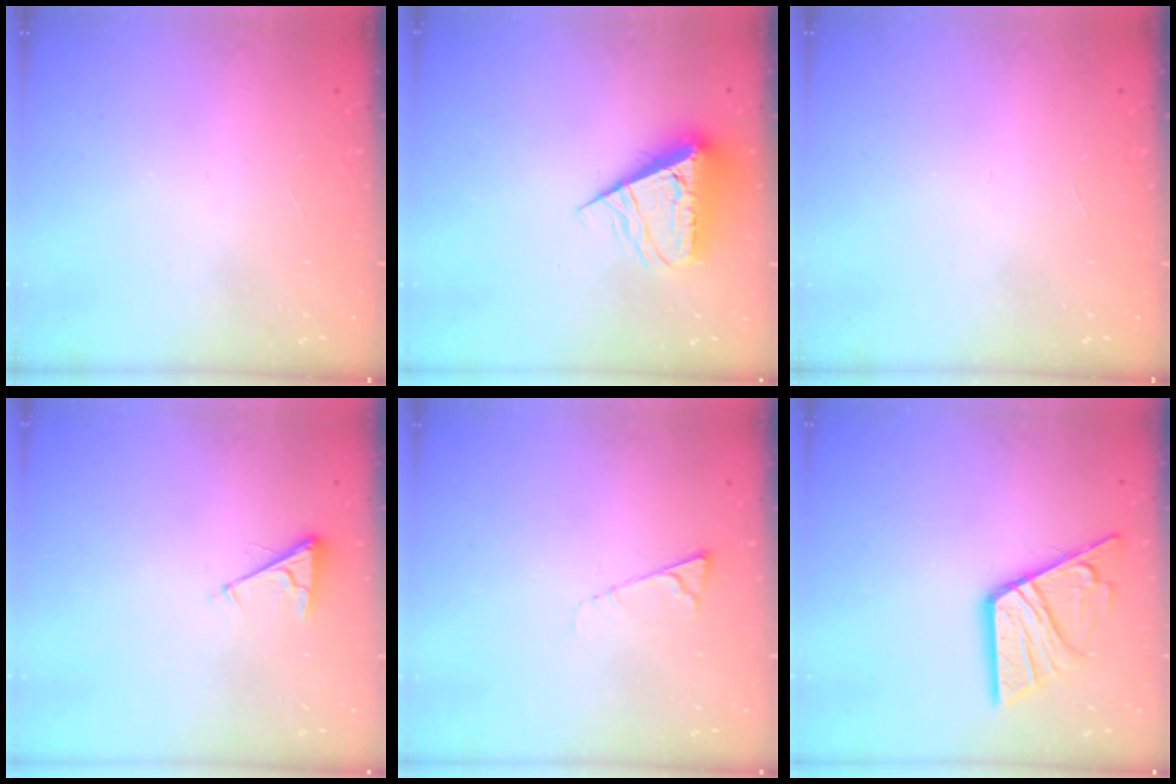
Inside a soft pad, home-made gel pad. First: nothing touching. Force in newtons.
{"total": 8.2, "press": 8.2, "slide": 0.9}
{"total": 0.0}
{"total": 3.9, "press": 3.9, "slide": 0.6}
{"total": 5.5, "press": 5.4, "slide": 0.8}
{"total": 13.2, "press": 13.1, "slide": 1.4}